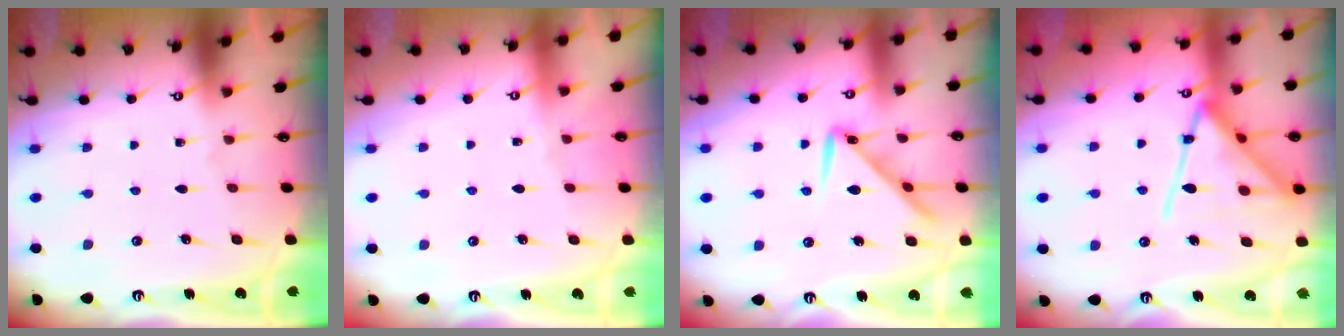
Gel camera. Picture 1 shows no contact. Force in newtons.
{"total": 0.8, "press": 0.7, "slide": 0.3}
{"total": 10.5, "press": 10.5, "slide": 0.5}
{"total": 16.4, "press": 16.3, "slide": 1.4}